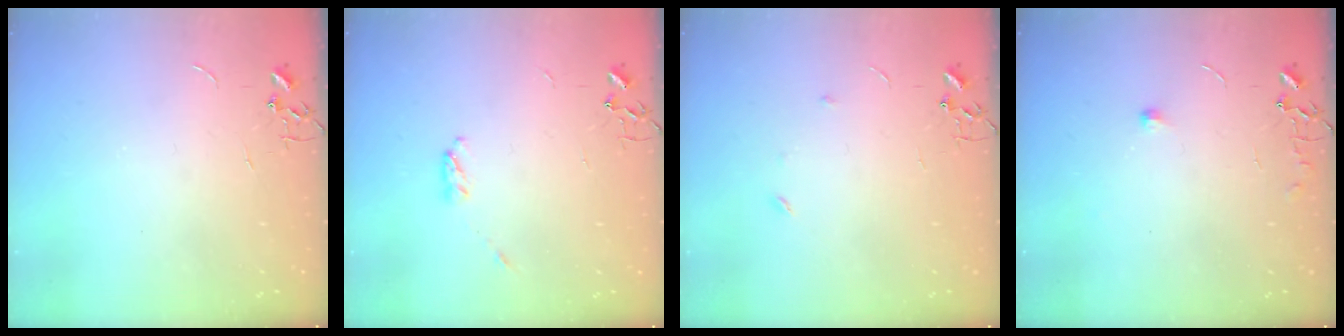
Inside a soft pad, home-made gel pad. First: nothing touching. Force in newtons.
{"total": 3.7, "press": 3.7, "slide": 0.6}
{"total": 3.5, "press": 3.4, "slide": 0.7}
{"total": 6.1, "press": 6.1, "slide": 0.9}